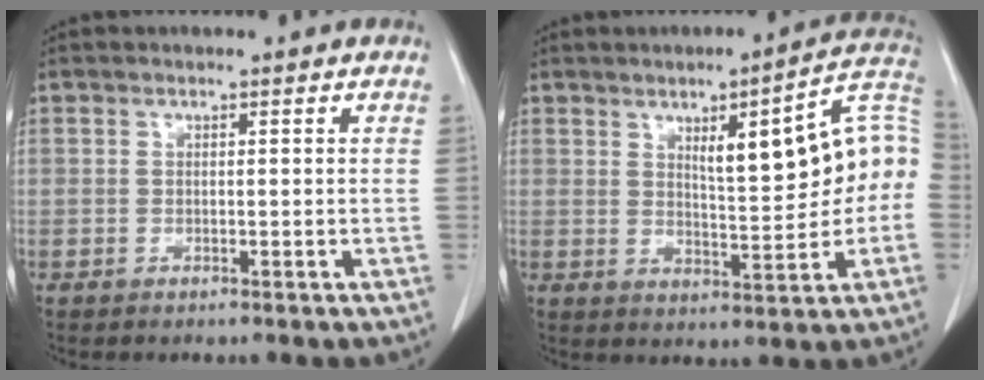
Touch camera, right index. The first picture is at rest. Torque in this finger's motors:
{"motor_torque": [0.71, 0.47, 0.63, 0.07]}